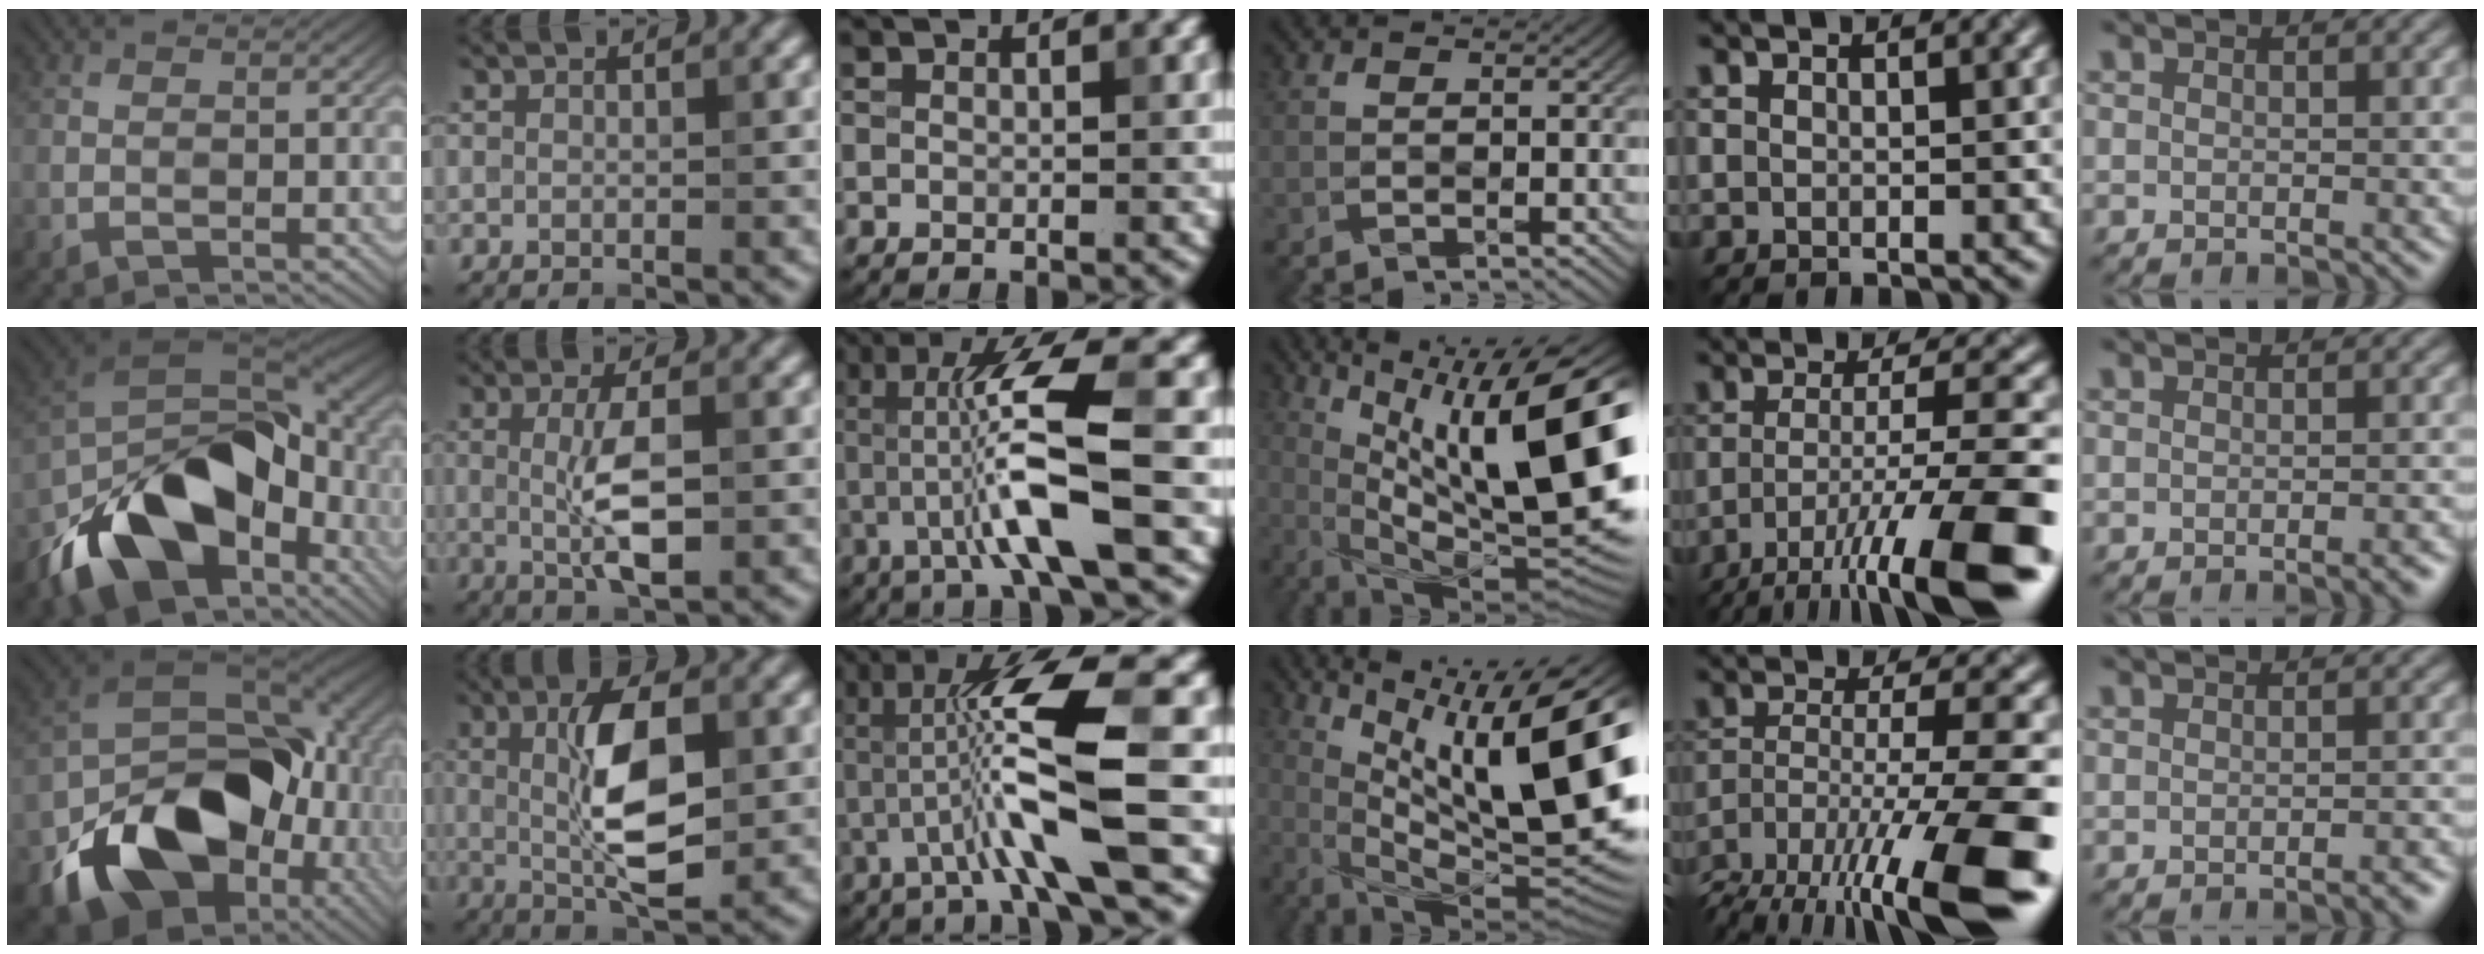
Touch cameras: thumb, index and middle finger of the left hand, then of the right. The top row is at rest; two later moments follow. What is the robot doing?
{"motion": "wrap", "object": "ethernet cable"}